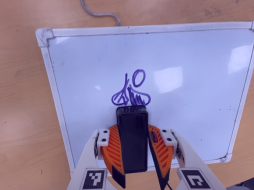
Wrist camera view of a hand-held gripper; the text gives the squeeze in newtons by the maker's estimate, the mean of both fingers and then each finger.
{"total": 13.6, "left": 13.6, "right": 13.6}